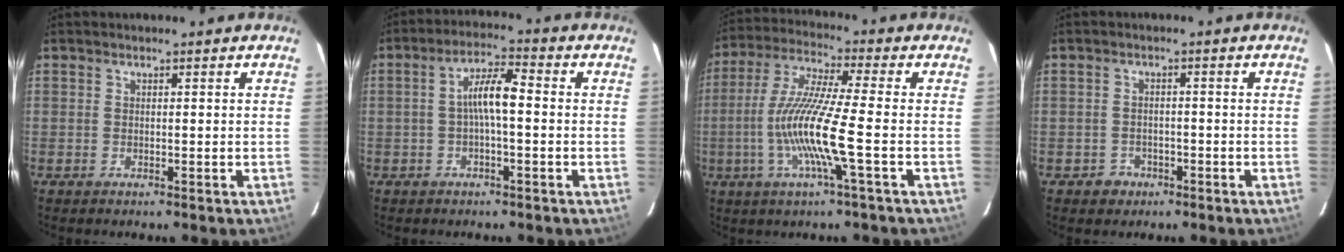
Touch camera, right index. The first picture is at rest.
{"total": 6.0, "force": [-0.6, 1.2, 5.9], "torque": [-0.114, 0.015, -0.009]}
{"total": 13.2, "force": [-3.5, -0.5, 12.7], "torque": [-0.256, -0.006, -0.069]}
{"total": 3.3, "force": [-1.8, 2.8, 0.3], "torque": [-0.014, 0.008, -0.024]}